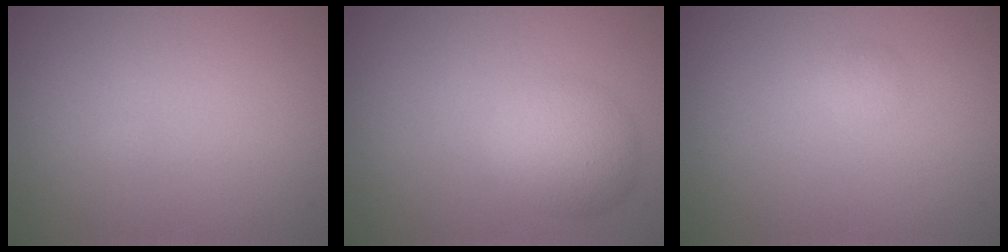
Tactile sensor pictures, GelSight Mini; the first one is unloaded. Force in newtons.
{"total": 3.8, "press": 3.8, "slide": 0.1}
{"total": 0.7, "press": 0.7, "slide": 0.0}